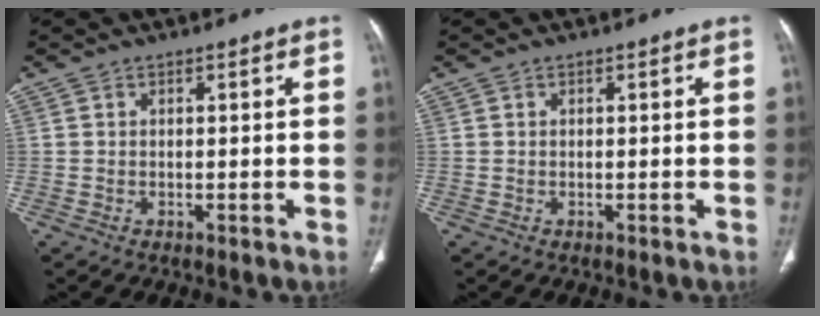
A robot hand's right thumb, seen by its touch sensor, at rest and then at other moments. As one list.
[{"total": 0.0}]